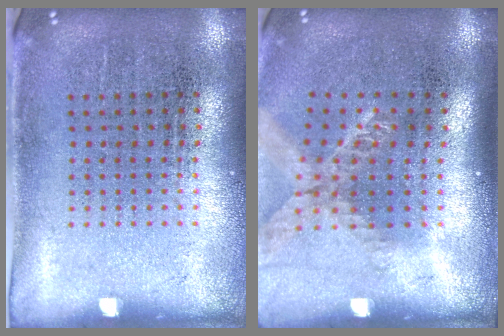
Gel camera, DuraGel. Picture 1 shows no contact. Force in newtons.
{"total": 1.7, "press": 1.3, "slide": 1.0}